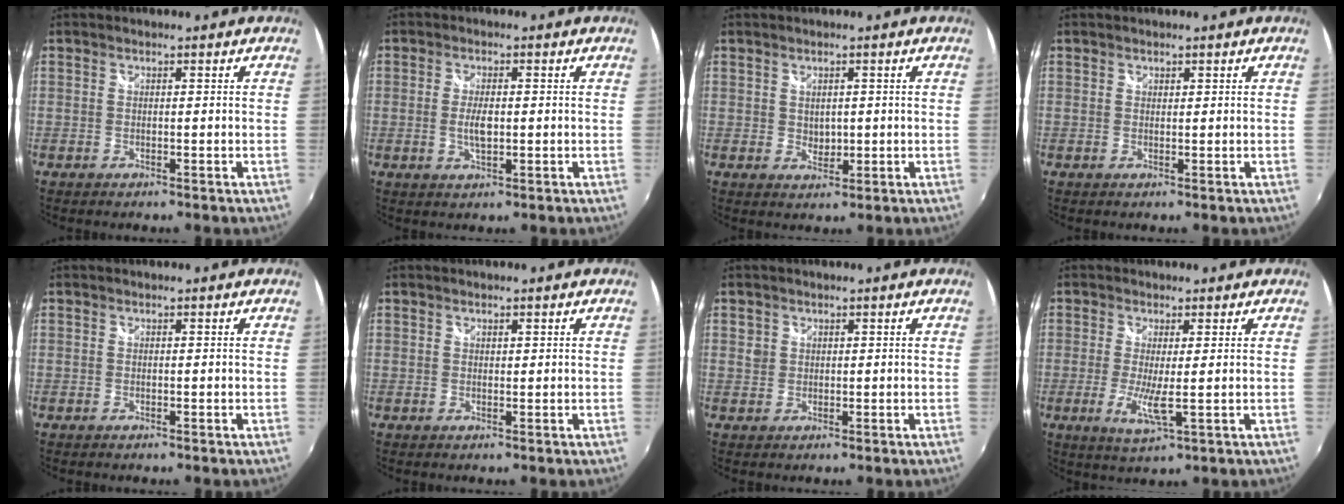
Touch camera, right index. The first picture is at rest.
{"total": 3.5, "force": [-0.2, 1.4, 3.2], "torque": [-0.059, -0.001, 0.000]}
{"total": 2.1, "force": [0.5, 1.8, 1.0], "torque": [-0.014, 0.003, 0.013]}
{"total": 0.5, "force": [0.4, 0.4, 0.0], "torque": [0.001, 0.001, 0.006]}
{"total": 0.0}
{"total": 0.6, "force": [0.5, 0.4, 0.2], "torque": [-0.002, 0.002, 0.008]}
{"total": 1.5, "force": [0.3, 1.4, 0.1], "torque": [-0.002, 0.002, 0.002]}
{"total": 4.9, "force": [-0.5, 0.5, 4.9], "torque": [-0.103, -0.011, -0.010]}